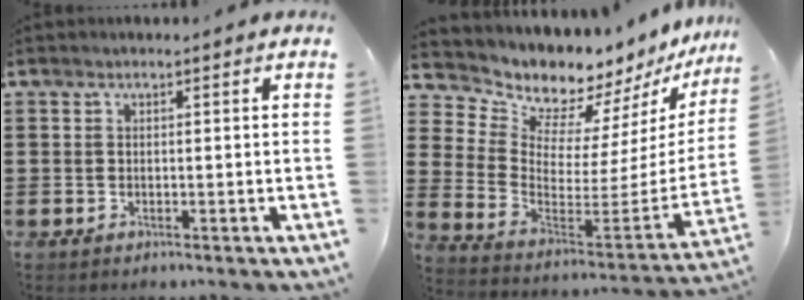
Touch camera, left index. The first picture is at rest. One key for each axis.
{"total": 7.4, "fx": 7.2, "fy": 1.9, "fz": -0.3, "tx": -0.048, "ty": -0.076, "tz": 0.125}